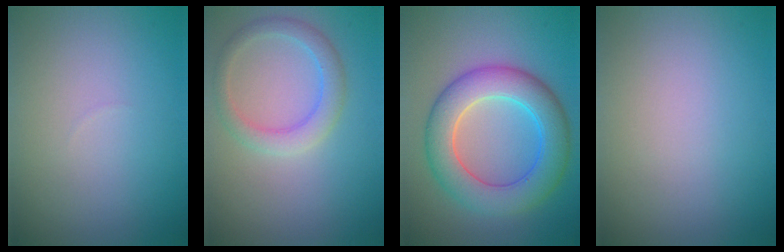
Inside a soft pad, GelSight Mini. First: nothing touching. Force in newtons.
{"total": 2.9, "press": 2.9, "slide": 0.1}
{"total": 7.4, "press": 7.4, "slide": 0.2}
{"total": 0.0}